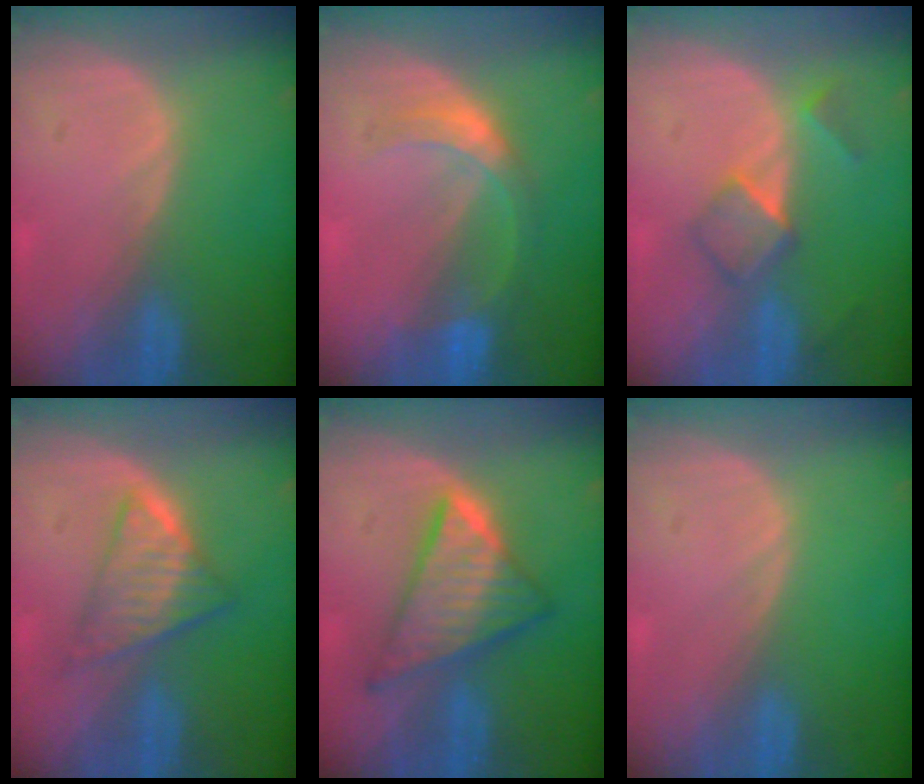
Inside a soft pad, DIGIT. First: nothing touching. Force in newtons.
{"total": 5.6, "press": 5.2, "slide": 2.1}
{"total": 5.1, "press": 4.4, "slide": 2.5}
{"total": 6.1, "press": 5.7, "slide": 2.1}
{"total": 9.0, "press": 9.0, "slide": 0.7}
{"total": 0.0}